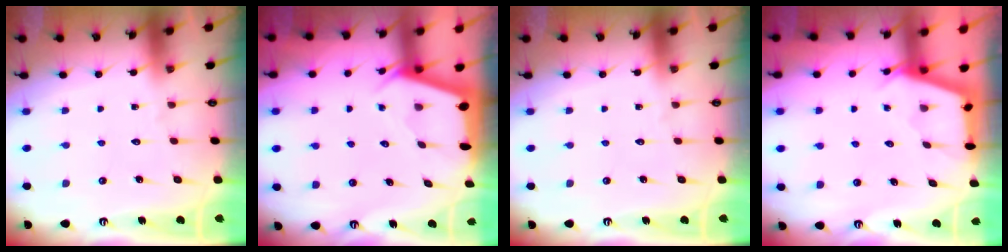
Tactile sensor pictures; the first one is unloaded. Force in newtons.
{"total": 2.3, "press": 2.3, "slide": 0.3}
{"total": 0.0}
{"total": 2.7, "press": 2.7, "slide": 0.3}